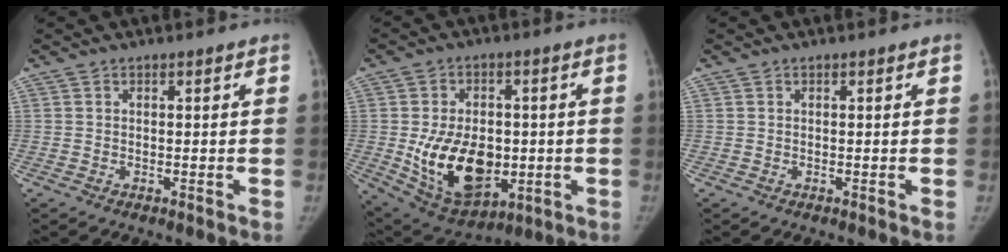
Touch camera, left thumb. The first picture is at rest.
{"total": 17.0, "force": [-2.4, 11.4, 12.4], "torque": [-0.165, -0.005, -0.011]}
{"total": 0.0}